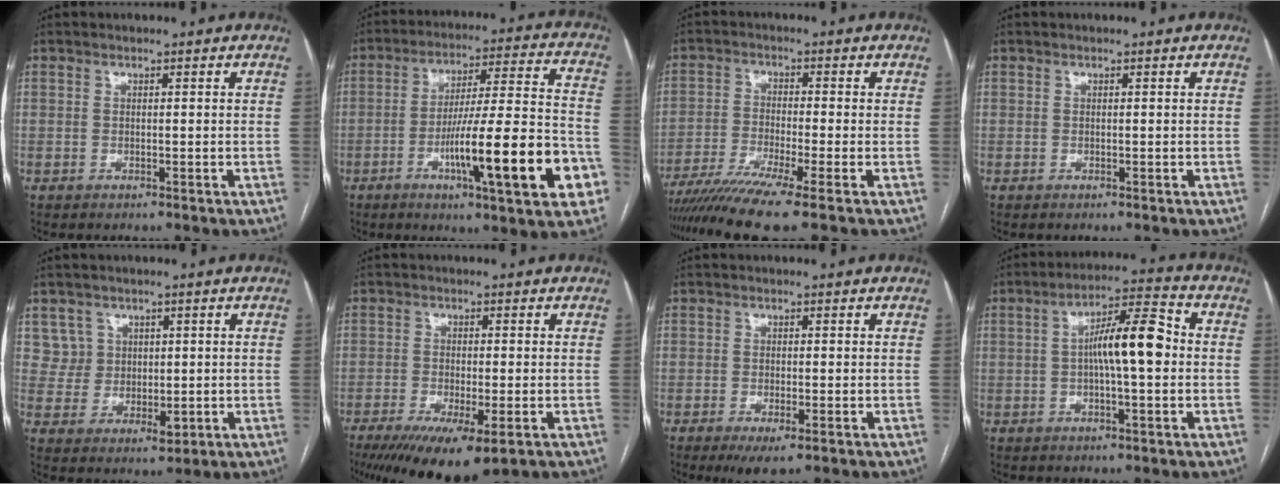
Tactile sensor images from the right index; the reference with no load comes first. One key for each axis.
{"total": 20.1, "fx": -7.4, "fy": 1.6, "fz": 18.6, "tx": -0.251, "ty": 0.006, "tz": -0.104}
{"total": 9.8, "fx": -7.4, "fy": -1.5, "fz": 6.2, "tx": -0.101, "ty": -0.026, "tz": -0.123}
{"total": 0.0}
{"total": 5.3, "fx": 2.4, "fy": 4.7, "fz": 0.2, "tx": -0.002, "ty": 0.009, "tz": 0.056}
{"total": 12.0, "fx": -7.4, "fy": 2.7, "fz": 9.1, "tx": -0.142, "ty": -0.030, "tz": -0.117}
{"total": 3.5, "fx": -1.8, "fy": 0.8, "fz": 2.9, "tx": -0.041, "ty": -0.007, "tz": -0.021}
{"total": 9.5, "fx": 0.1, "fy": 1.7, "fz": 9.3, "tx": -0.160, "ty": 0.024, "tz": -0.002}